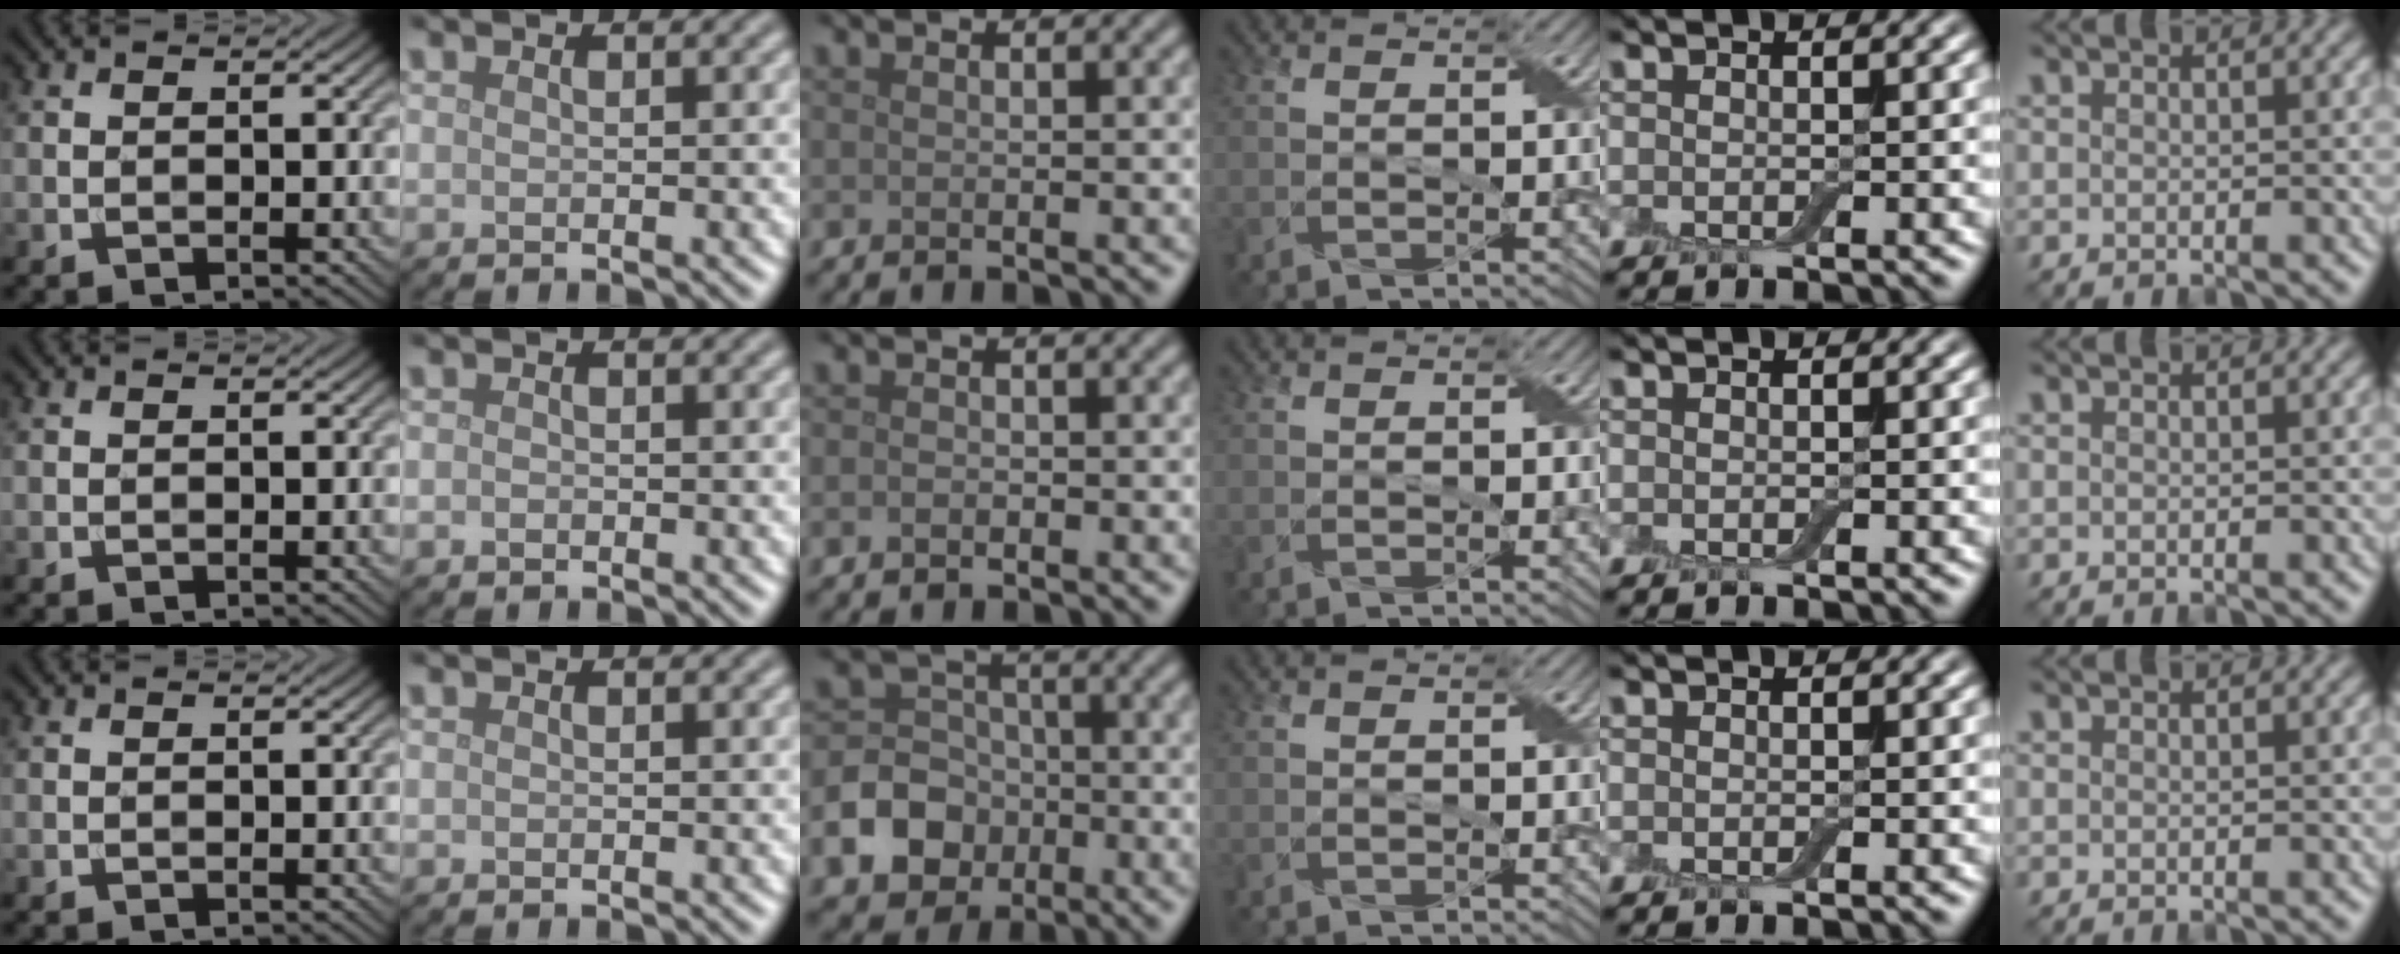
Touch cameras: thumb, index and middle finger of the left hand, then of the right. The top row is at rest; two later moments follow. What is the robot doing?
{"motion": "fold", "object": "aluminum foil"}